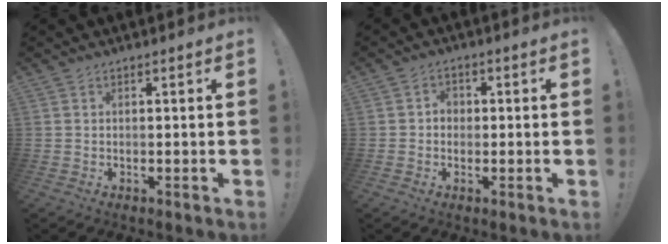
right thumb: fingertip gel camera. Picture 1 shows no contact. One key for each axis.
{"total": 2.8, "fx": -0.5, "fy": 2.4, "fz": 1.2, "tx": -0.017, "ty": 0.005, "tz": -0.011}